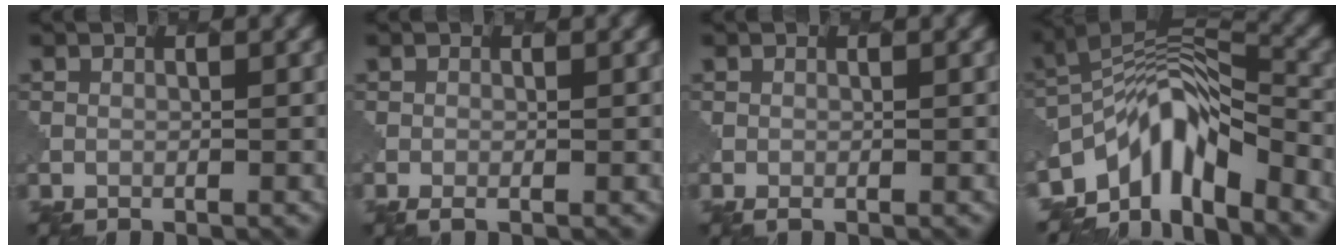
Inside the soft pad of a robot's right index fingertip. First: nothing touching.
{"total": 1.0, "force": [-0.5, 0.3, 0.8], "torque": [-0.017, -0.002, -0.010]}
{"total": 0.7, "force": [-0.3, 0.2, 0.6], "torque": [-0.010, -0.001, -0.006]}
{"total": 8.6, "force": [-5.4, 3.6, 5.7], "torque": [-0.078, 0.004, -0.110]}